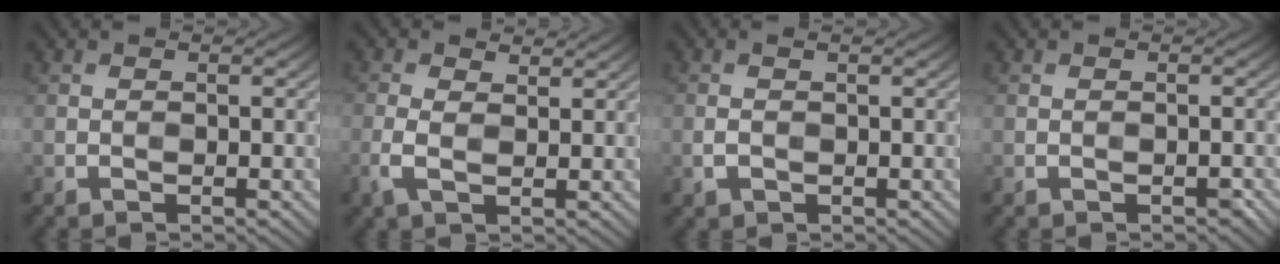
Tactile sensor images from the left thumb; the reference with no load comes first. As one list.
[{"total": 3.5, "force": [0.7, 1.9, 2.8], "torque": [-0.074, 0.003, 0.009]}, {"total": 1.6, "force": [0.0, 0.7, 1.4], "torque": [-0.037, 0.002, 0.003]}, {"total": 0.7, "force": [-0.4, 0.3, 0.4], "torque": [-0.006, 0.000, -0.004]}]